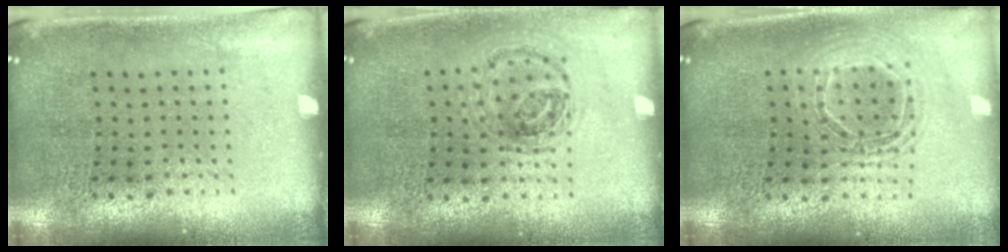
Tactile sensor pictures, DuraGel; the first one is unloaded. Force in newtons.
{"total": 0.9, "press": 0.9, "slide": 0.3}
{"total": 1.5, "press": 1.3, "slide": 0.8}